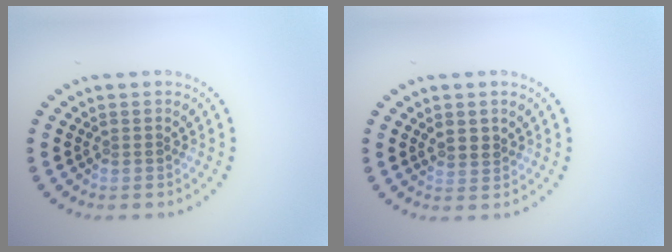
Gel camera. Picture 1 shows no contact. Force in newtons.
{"total": 1.0, "press": 0.8, "slide": 0.5}